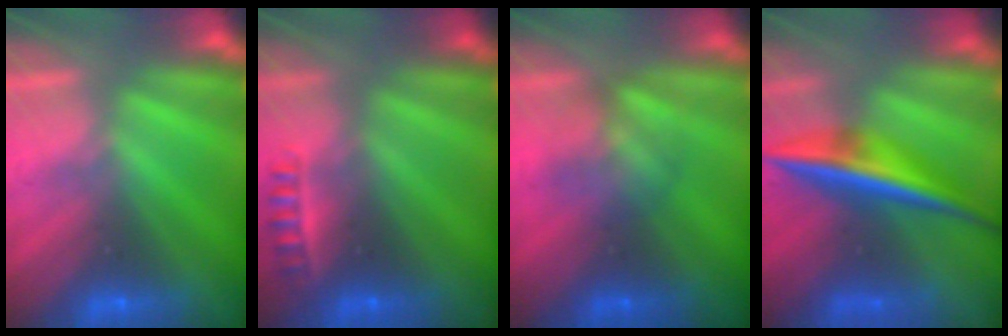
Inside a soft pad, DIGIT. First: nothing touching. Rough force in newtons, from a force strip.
{"total": 2.3}
{"total": 2.9}
{"total": 7.3}